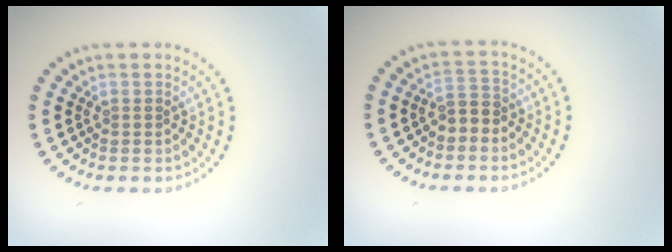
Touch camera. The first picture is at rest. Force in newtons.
{"total": 2.0, "press": 1.8, "slide": 0.8}